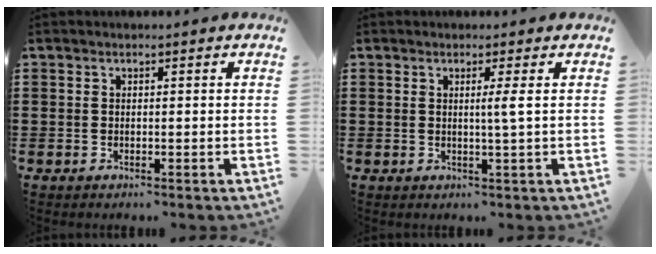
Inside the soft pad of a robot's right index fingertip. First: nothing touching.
{"total": 2.2, "force": [0.4, -0.6, 2.1], "torque": [-0.040, -0.008, 0.003]}